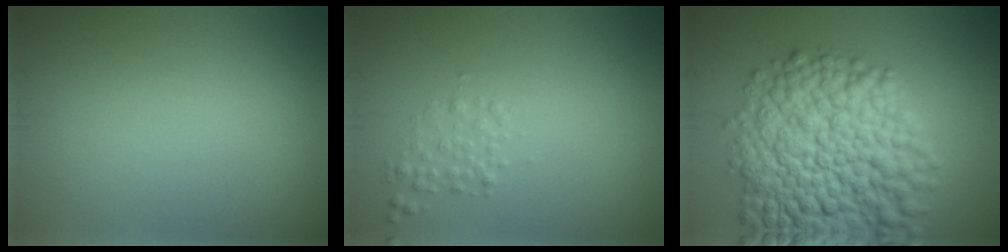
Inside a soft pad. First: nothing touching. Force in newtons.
{"total": 1.5, "press": 1.5, "slide": 0.0}
{"total": 14.5, "press": 14.5, "slide": 0.5}